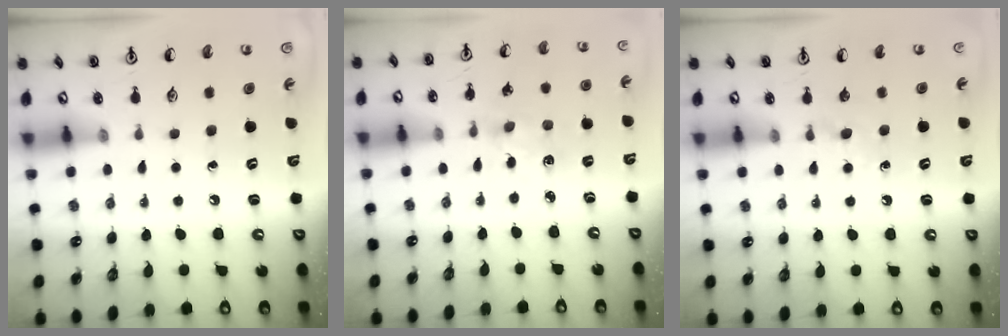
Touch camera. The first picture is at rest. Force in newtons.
{"total": 1.9, "press": 1.9, "slide": 0.3}
{"total": 3.4, "press": 3.3, "slide": 0.5}